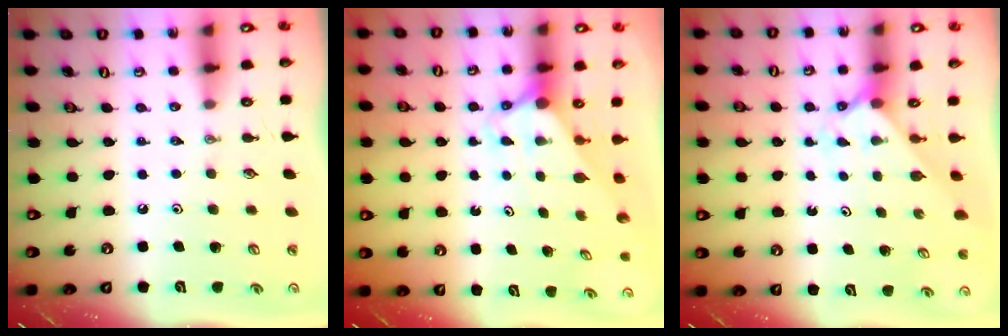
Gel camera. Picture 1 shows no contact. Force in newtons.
{"total": 2.9, "press": 2.9, "slide": 0.0}
{"total": 2.0, "press": 2.0, "slide": 0.2}